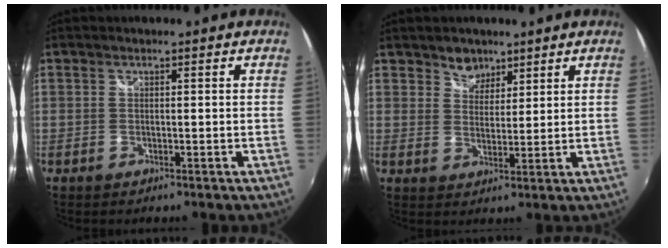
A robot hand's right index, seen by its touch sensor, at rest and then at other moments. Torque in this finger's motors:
{"motor_torque": [0.00, 0.00, 0.00, 0.01]}